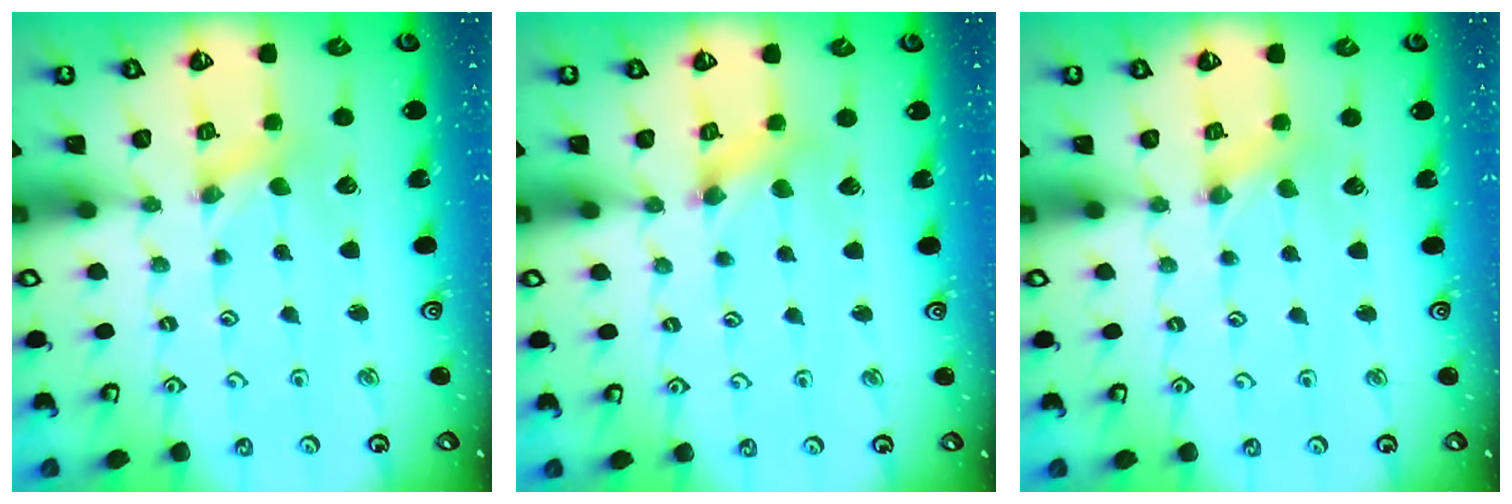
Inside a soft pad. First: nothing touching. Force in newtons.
{"total": 2.4, "press": 2.4, "slide": 0.4}
{"total": 1.5, "press": 1.5, "slide": 0.3}